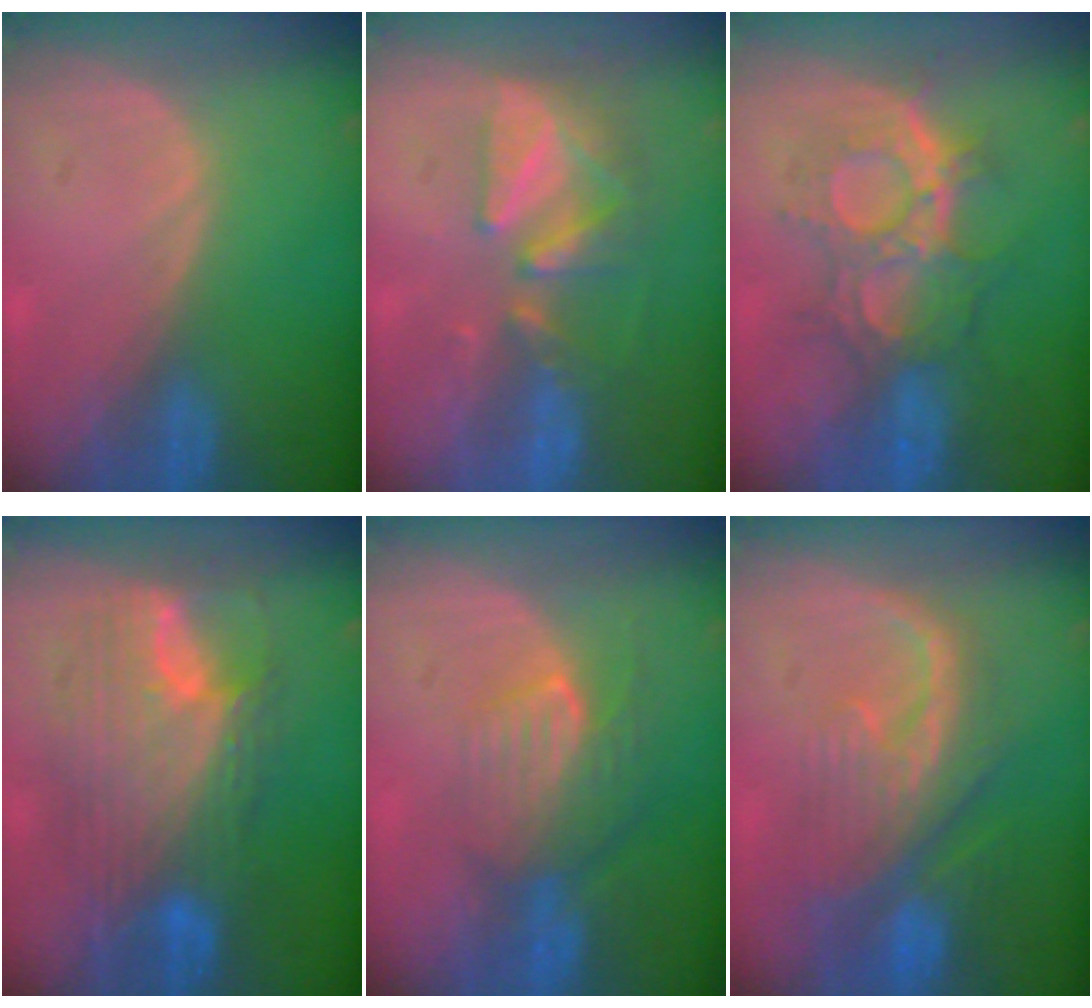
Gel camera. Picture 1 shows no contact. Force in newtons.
{"total": 9.0, "press": 7.9, "slide": 4.3}
{"total": 9.4, "press": 9.4, "slide": 0.6}
{"total": 11.7, "press": 11.7, "slide": 1.1}
{"total": 8.1, "press": 7.1, "slide": 3.7}
{"total": 10.3, "press": 9.1, "slide": 4.7}